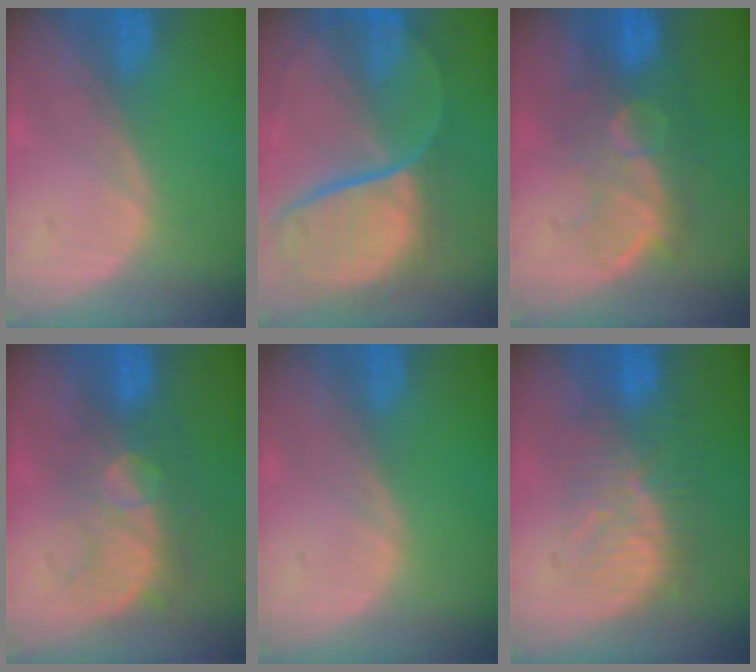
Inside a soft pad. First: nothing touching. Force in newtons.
{"total": 12.0, "press": 9.9, "slide": 6.7}
{"total": 9.6, "press": 8.7, "slide": 4.0}
{"total": 8.3, "press": 7.6, "slide": 3.3}
{"total": 0.0}
{"total": 8.2, "press": 8.0, "slide": 1.6}